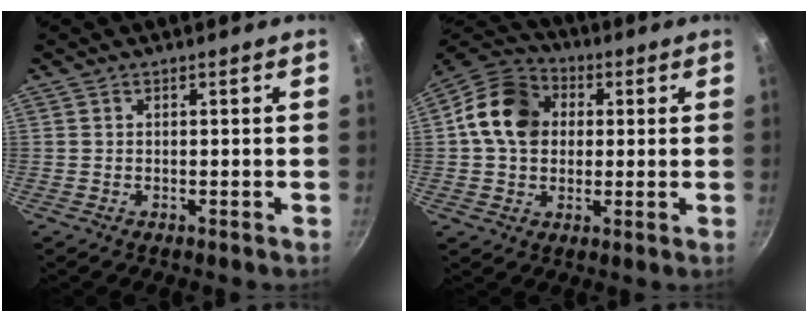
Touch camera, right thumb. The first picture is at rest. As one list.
[{"total": 13.6, "force": [2.0, 10.9, 7.9], "torque": [-0.113, 0.020, 0.016]}]